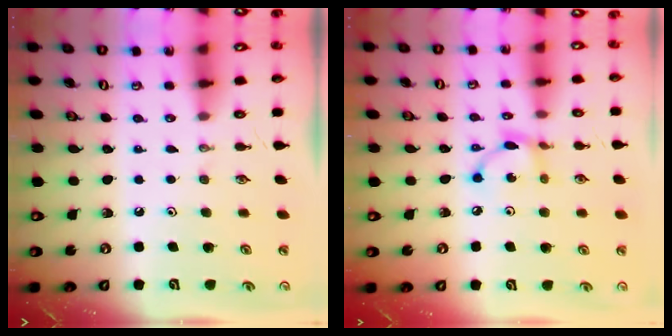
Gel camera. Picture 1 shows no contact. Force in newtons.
{"total": 6.0, "press": 6.0, "slide": 0.1}